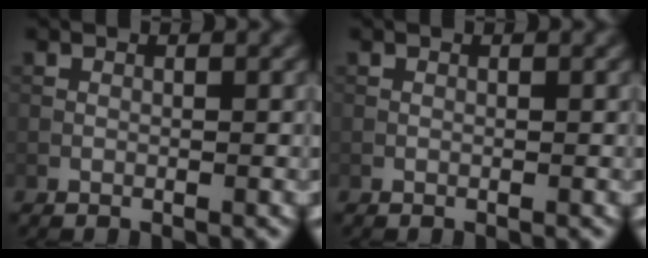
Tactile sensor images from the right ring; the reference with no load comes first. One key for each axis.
{"total": 0.0}